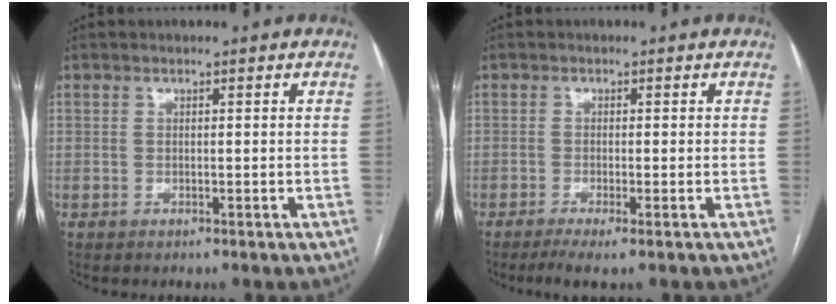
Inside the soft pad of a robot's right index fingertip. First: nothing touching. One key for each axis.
{"total": 3.4, "fx": -2.2, "fy": 0.0, "fz": 2.6, "tx": -0.042, "ty": -0.010, "tz": -0.039}